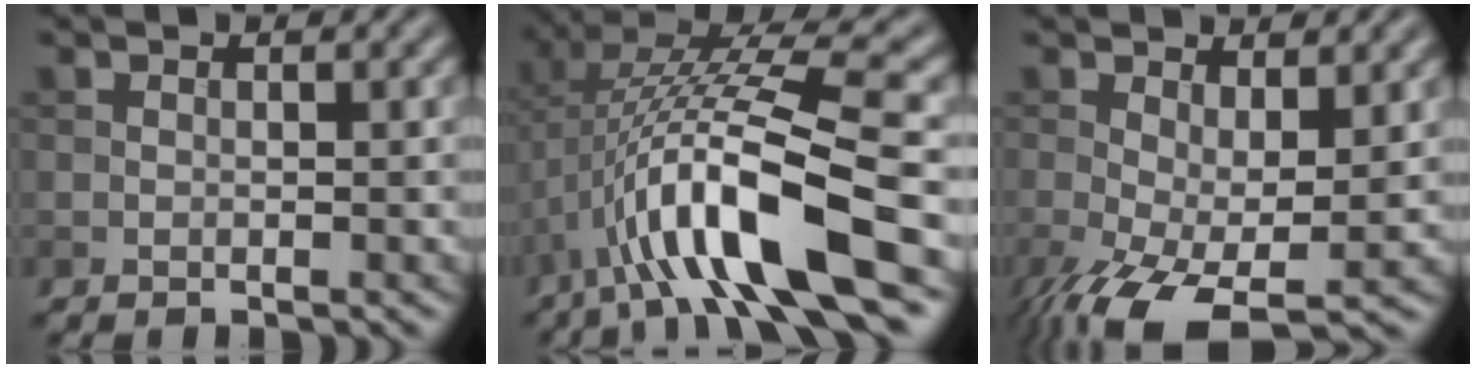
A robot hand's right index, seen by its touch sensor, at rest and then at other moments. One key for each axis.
{"total": 11.9, "fx": -3.2, "fy": 3.0, "fz": 11.0, "tx": -0.207, "ty": 0.018, "tz": -0.058}
{"total": 7.8, "fx": -2.5, "fy": 3.5, "fz": 6.6, "tx": -0.141, "ty": -0.027, "tz": -0.034}